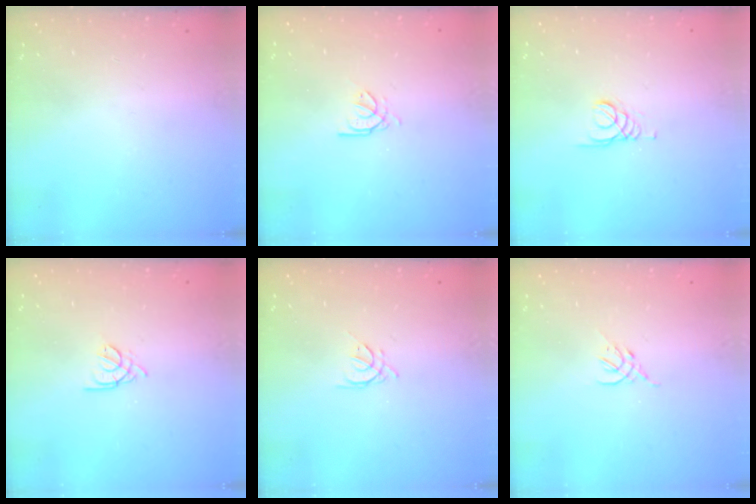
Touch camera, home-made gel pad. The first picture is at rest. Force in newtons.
{"total": 2.7, "press": 2.7, "slide": 0.4}
{"total": 1.6, "press": 1.5, "slide": 0.2}
{"total": 1.8, "press": 1.7, "slide": 0.5}
{"total": 2.5, "press": 2.4, "slide": 0.5}
{"total": 2.3, "press": 2.2, "slide": 0.5}